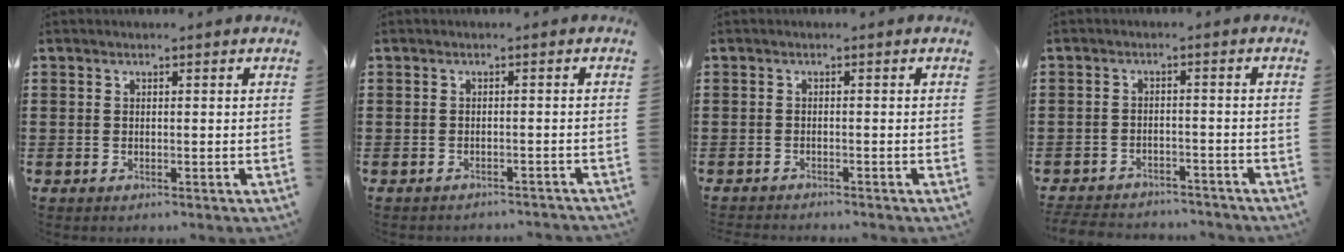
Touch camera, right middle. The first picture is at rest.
{"total": 1.1, "force": [-1.1, 0.0, 0.1], "torque": [-0.005, 0.003, -0.023]}
{"total": 0.9, "force": [-0.9, 0.0, 0.0], "torque": [-0.002, 0.000, -0.019]}
{"total": 3.6, "force": [-3.6, 0.6, 0.2], "torque": [-0.007, 0.002, -0.076]}